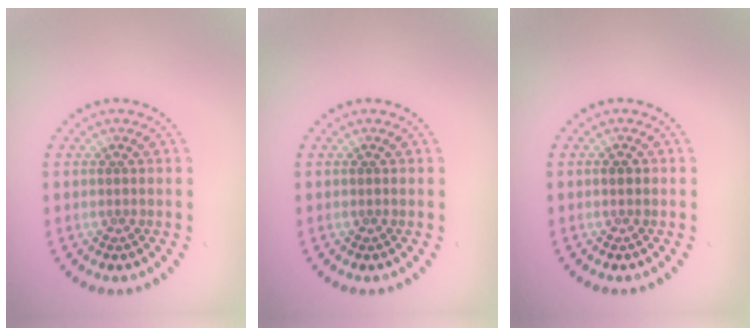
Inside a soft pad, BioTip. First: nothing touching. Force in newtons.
{"total": 0.0}
{"total": 0.8, "press": 0.8, "slide": 0.1}